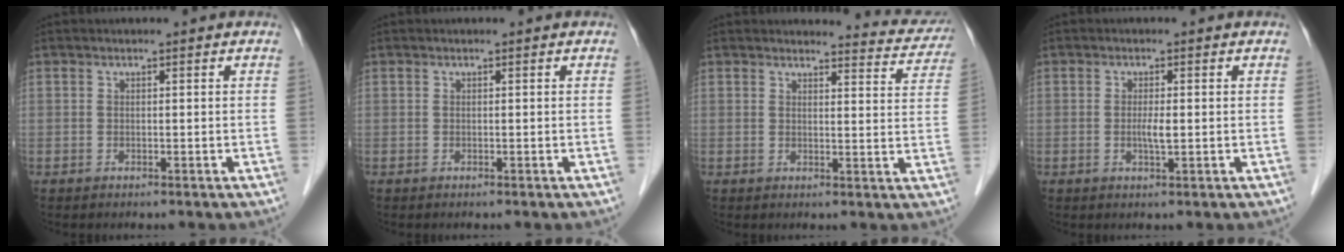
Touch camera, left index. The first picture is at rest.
{"total": 0.0}
{"total": 7.1, "force": [7.0, 1.0, 0.0], "torque": [0.010, -0.026, 0.061]}
{"total": 2.0, "force": [-0.2, 0.2, 2.0], "torque": [-0.041, -0.001, -0.002]}